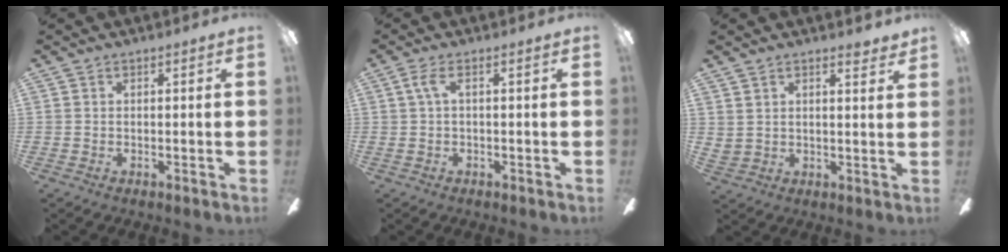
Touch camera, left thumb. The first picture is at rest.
{"total": 3.6, "force": [0.8, 1.0, 3.4], "torque": [-0.075, 0.004, 0.010]}
{"total": 3.8, "force": [3.5, 1.5, 0.6], "torque": [-0.003, -0.018, 0.063]}